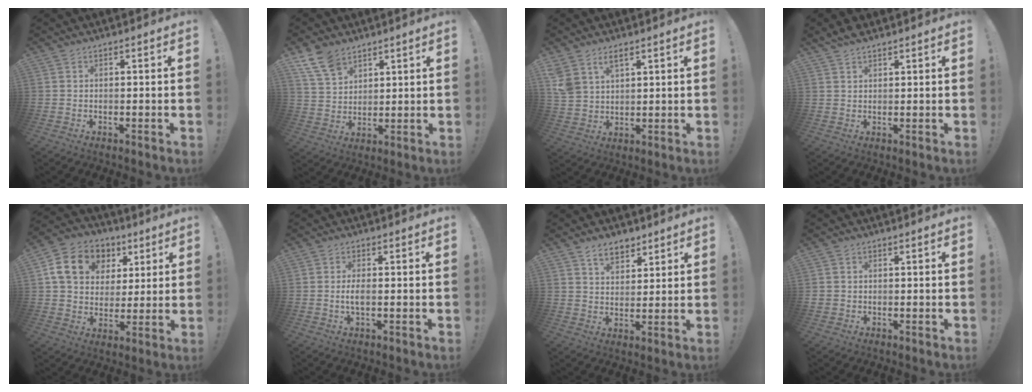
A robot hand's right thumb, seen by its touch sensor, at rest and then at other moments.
{"total": 11.8, "force": [7.6, 7.8, 4.4], "torque": [-0.080, -0.037, 0.153]}
{"total": 6.7, "force": [4.1, 4.2, 3.3], "torque": [-0.062, -0.016, 0.083]}
{"total": 3.2, "force": [2.7, 1.3, 1.0], "torque": [-0.022, -0.011, 0.052]}
{"total": 14.8, "force": [5.9, 11.6, 7.1], "torque": [-0.103, -0.016, 0.115]}
{"total": 2.9, "force": [-0.5, 0.8, 2.7], "torque": [-0.060, 0.003, -0.009]}
{"total": 6.9, "force": [4.8, 4.0, 2.9], "torque": [-0.041, -0.024, 0.088]}
{"total": 1.3, "force": [-0.2, 1.2, 0.4], "torque": [-0.005, 0.004, -0.004]}